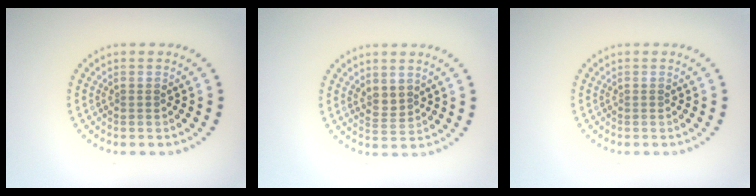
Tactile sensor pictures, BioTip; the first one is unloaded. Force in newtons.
{"total": 1.7, "press": 1.5, "slide": 0.8}
{"total": 0.0}